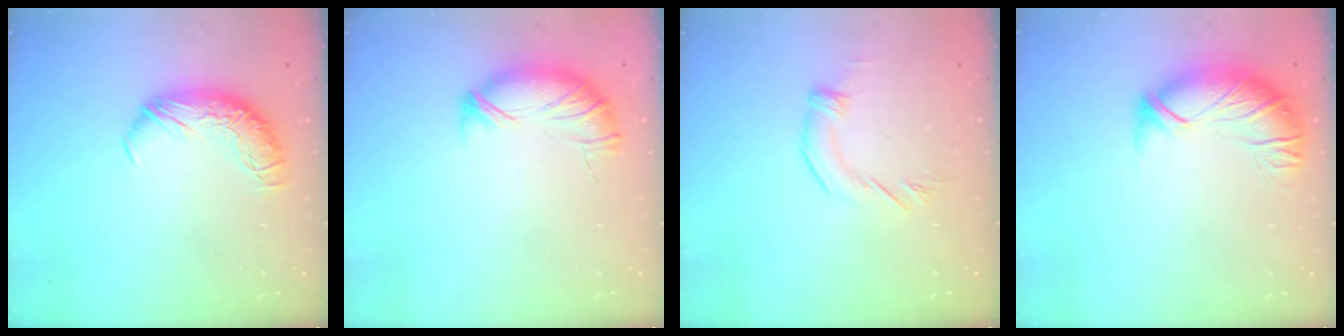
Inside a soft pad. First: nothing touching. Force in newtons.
{"total": 4.9, "press": 4.8, "slide": 1.0}
{"total": 3.3, "press": 3.3, "slide": 0.3}
{"total": 3.0, "press": 1.5, "slide": 2.6}